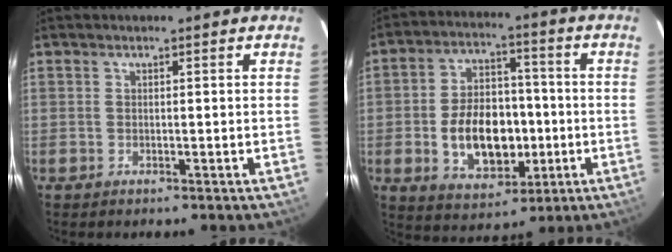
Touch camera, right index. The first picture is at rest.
{"total": 14.3, "force": [-2.7, 9.2, 10.6], "torque": [-0.208, 0.015, -0.027]}